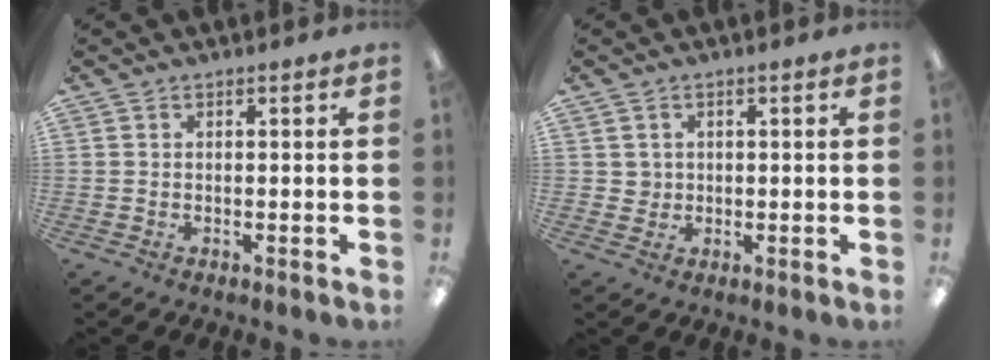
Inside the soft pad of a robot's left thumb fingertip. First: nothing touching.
{"total": 2.0, "force": [0.6, 2.0, 0.2], "torque": [-0.008, 0.004, 0.010]}